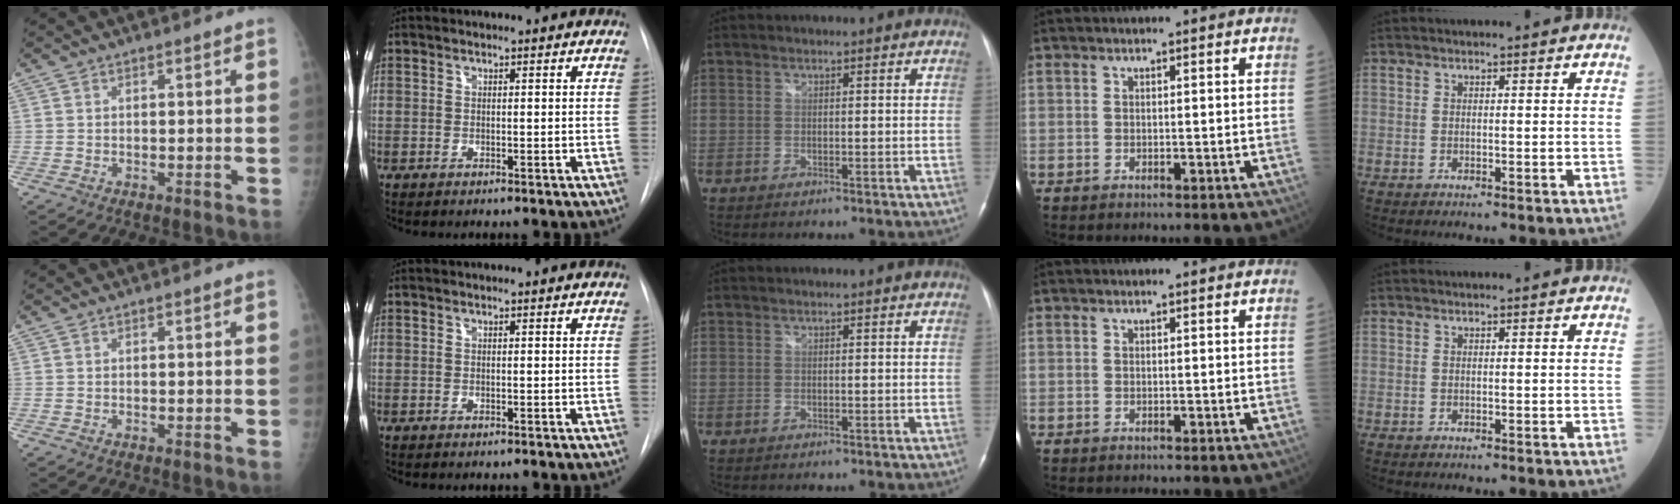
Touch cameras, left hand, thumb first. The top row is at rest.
{}